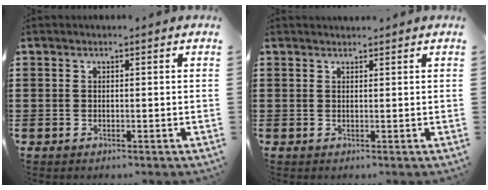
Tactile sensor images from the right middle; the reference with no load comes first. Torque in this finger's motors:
{"motor_torque": [-0.12, -0.26, -0.05, -0.02]}